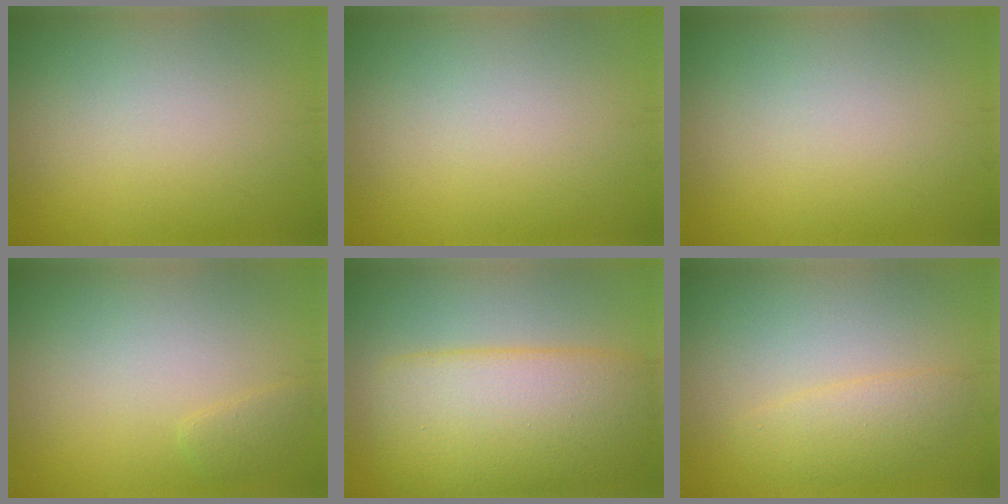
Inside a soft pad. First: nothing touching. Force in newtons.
{"total": 0.0}
{"total": 0.0}
{"total": 1.0, "press": 1.0, "slide": 0.0}
{"total": 8.5, "press": 8.5, "slide": 0.3}
{"total": 2.3, "press": 2.3, "slide": 0.0}